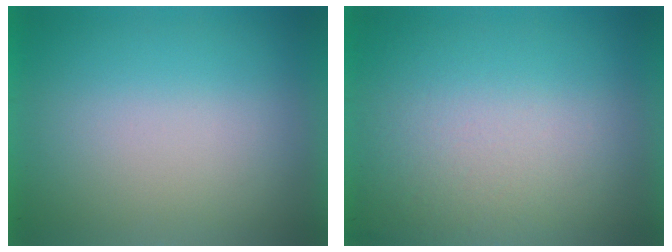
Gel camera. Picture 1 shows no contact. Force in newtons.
{"total": 2.7}